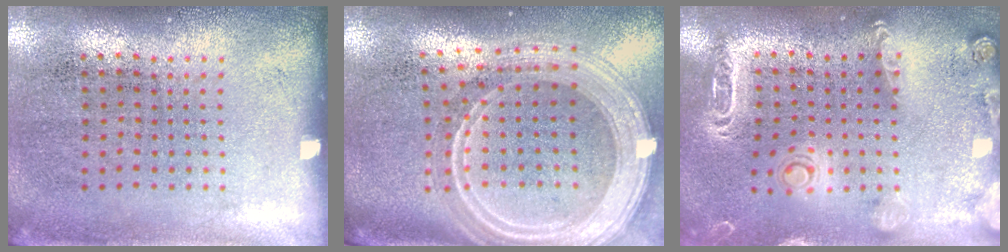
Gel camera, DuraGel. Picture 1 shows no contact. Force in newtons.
{"total": 3.0, "press": 2.4, "slide": 1.8}
{"total": 2.0, "press": 1.9, "slide": 0.6}